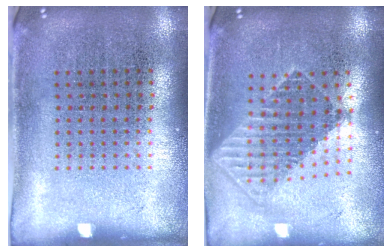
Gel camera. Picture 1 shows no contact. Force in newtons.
{"total": 1.7, "press": 1.4, "slide": 1.0}